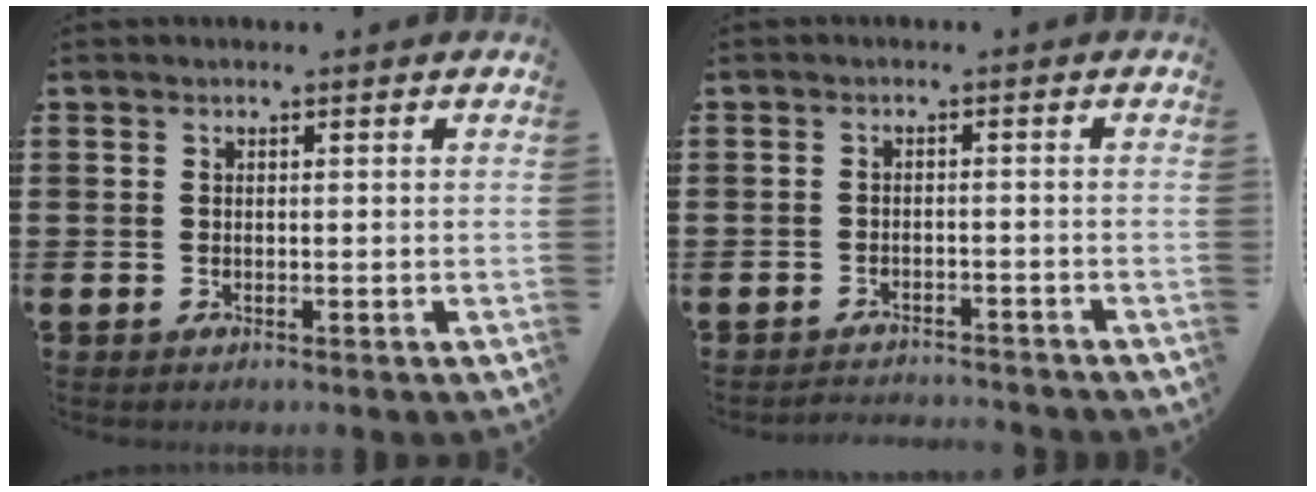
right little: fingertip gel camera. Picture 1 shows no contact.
{"total": 1.7, "force": [-1.7, -0.1, -0.2], "torque": [-0.003, 0.004, -0.037]}